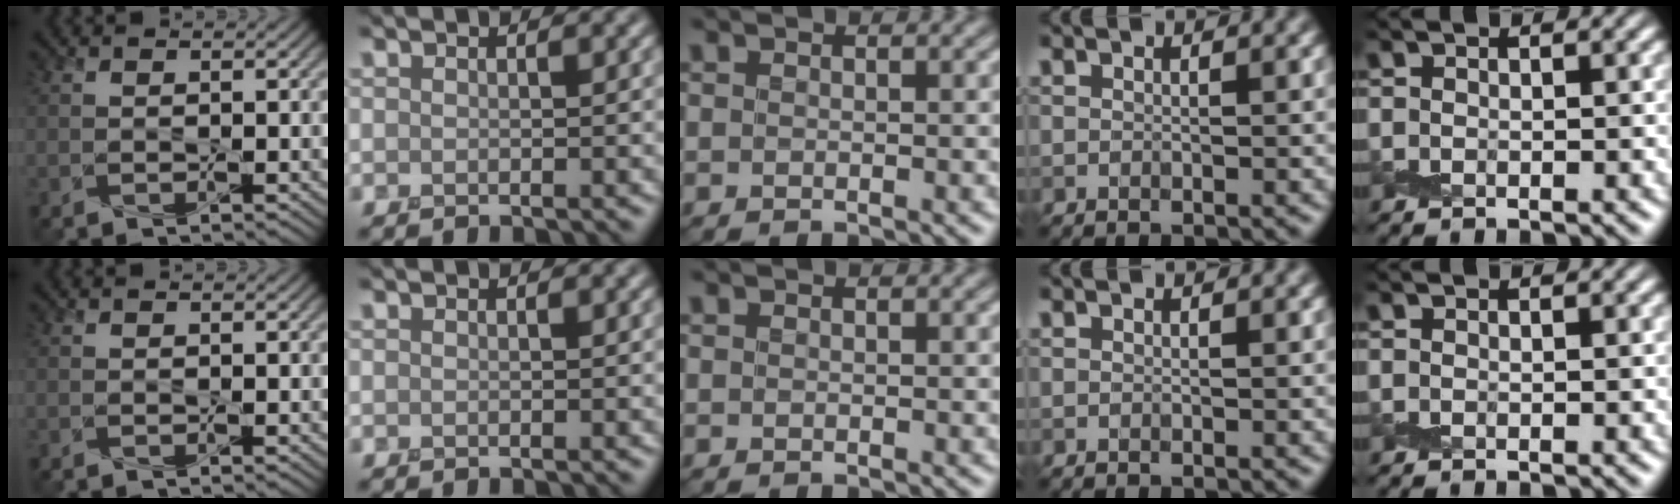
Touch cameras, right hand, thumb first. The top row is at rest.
{}